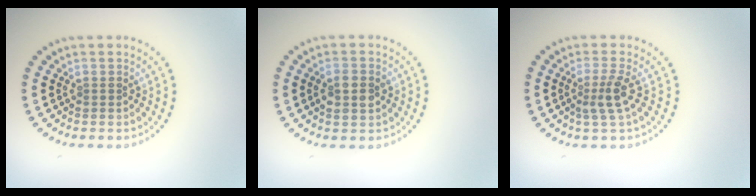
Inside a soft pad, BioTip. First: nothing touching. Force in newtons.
{"total": 2.1, "press": 2.1, "slide": 0.2}
{"total": 2.4, "press": 1.8, "slide": 1.6}